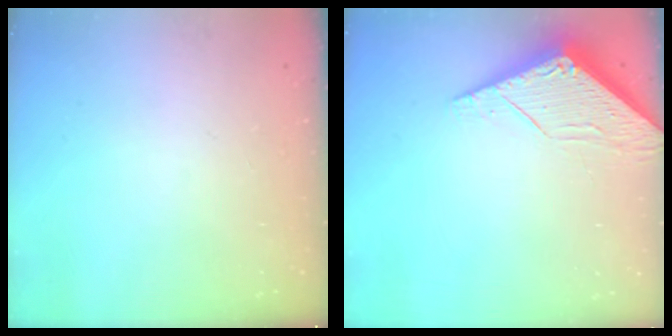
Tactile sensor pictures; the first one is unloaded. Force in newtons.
{"total": 5.6, "press": 5.6, "slide": 0.3}